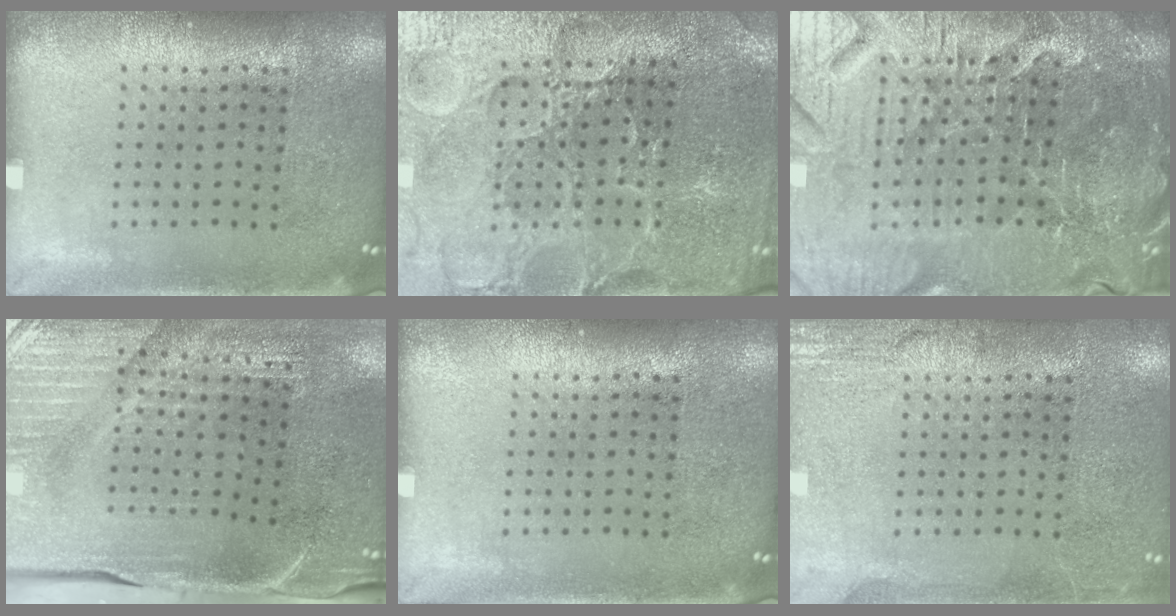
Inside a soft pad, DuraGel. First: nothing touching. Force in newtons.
{"total": 3.5, "press": 3.4, "slide": 0.6}
{"total": 5.8, "press": 5.4, "slide": 2.0}
{"total": 4.5, "press": 3.9, "slide": 2.3}
{"total": 0.0}
{"total": 2.7, "press": 2.7, "slide": 0.3}